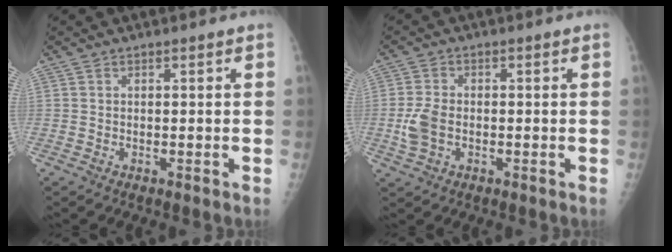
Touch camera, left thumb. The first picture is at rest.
{"total": 5.2, "force": [-1.2, 3.5, 3.6], "torque": [-0.081, 0.007, -0.023]}